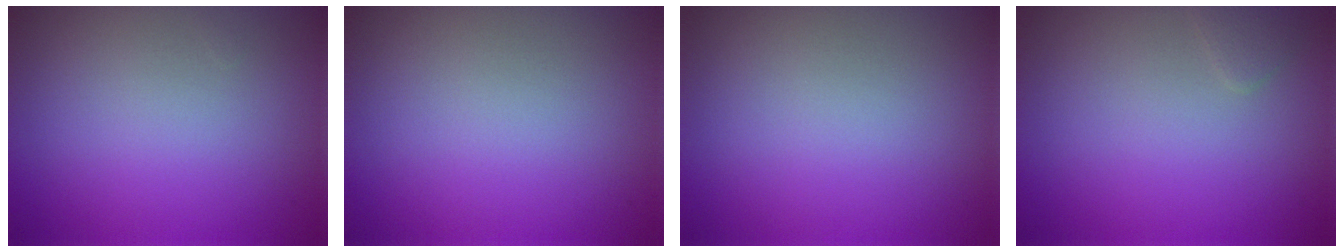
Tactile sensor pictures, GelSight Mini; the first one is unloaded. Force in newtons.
{"total": 0.0}
{"total": 0.0}
{"total": 0.8, "press": 0.8, "slide": 0.0}